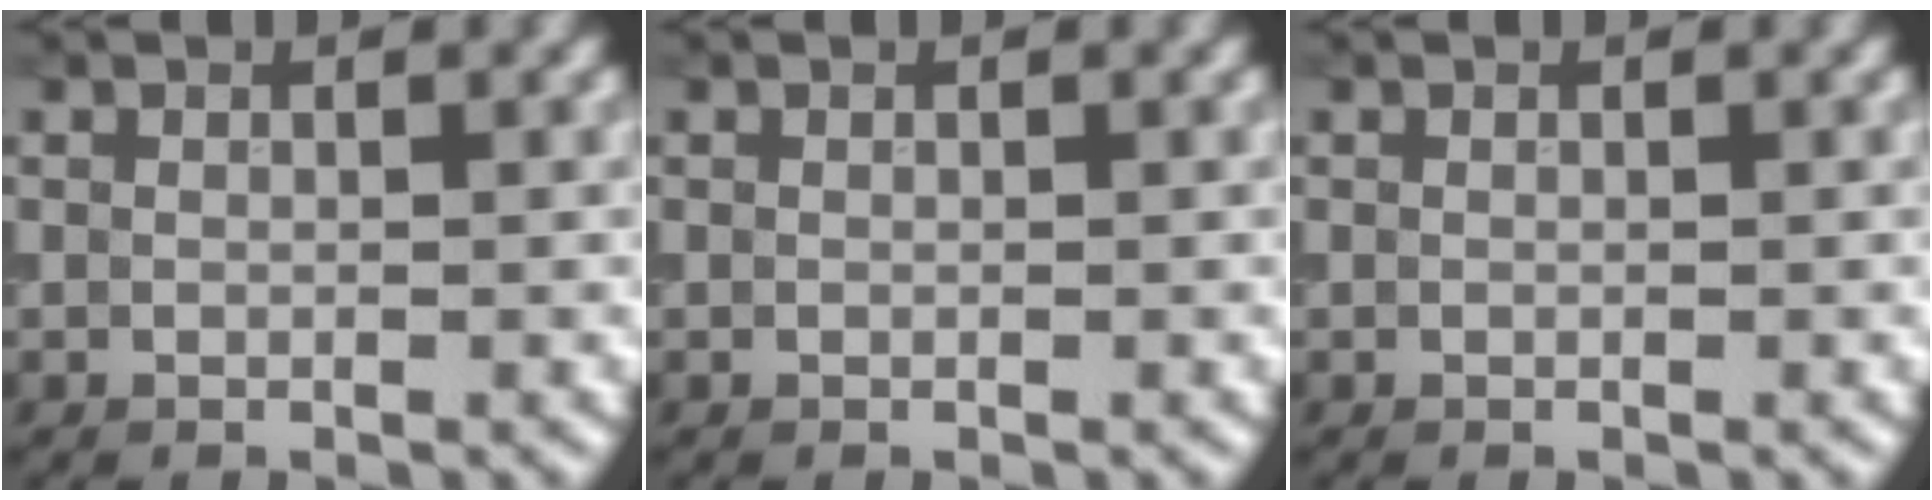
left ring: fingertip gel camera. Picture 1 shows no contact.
{"total": 0.0}
{"total": 0.0}